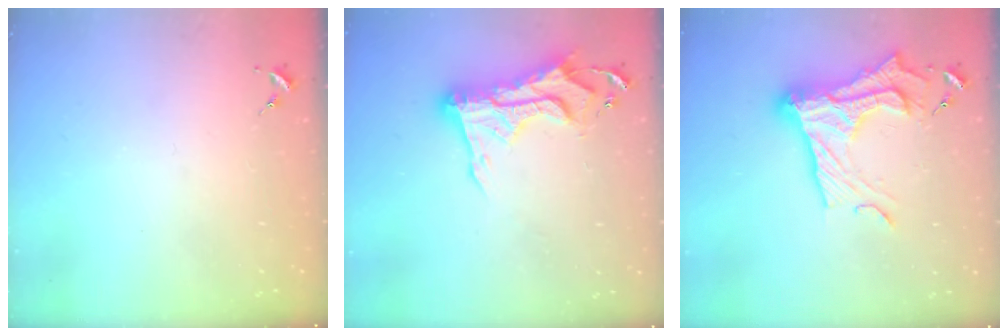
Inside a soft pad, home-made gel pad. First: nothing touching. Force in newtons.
{"total": 16.4, "press": 16.4, "slide": 1.3}
{"total": 22.9, "press": 22.8, "slide": 1.7}